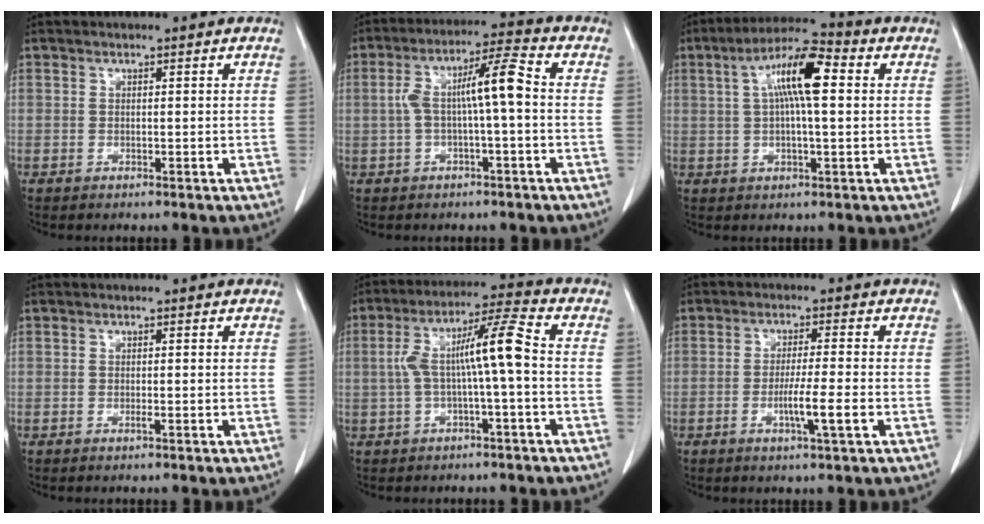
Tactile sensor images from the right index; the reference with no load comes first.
{"total": 8.4, "force": [-0.1, 0.9, 8.4], "torque": [-0.157, 0.033, -0.004]}
{"total": 10.4, "force": [2.3, 1.8, 10.0], "torque": [-0.180, 0.025, 0.034]}
{"total": 0.6, "force": [-0.2, -0.2, 0.5], "torque": [-0.009, -0.001, -0.004]}
{"total": 9.3, "force": [-0.4, 0.4, 9.3], "torque": [-0.177, 0.036, -0.009]}
{"total": 5.6, "force": [-1.8, -0.5, 5.2], "torque": [-0.088, -0.010, -0.031]}